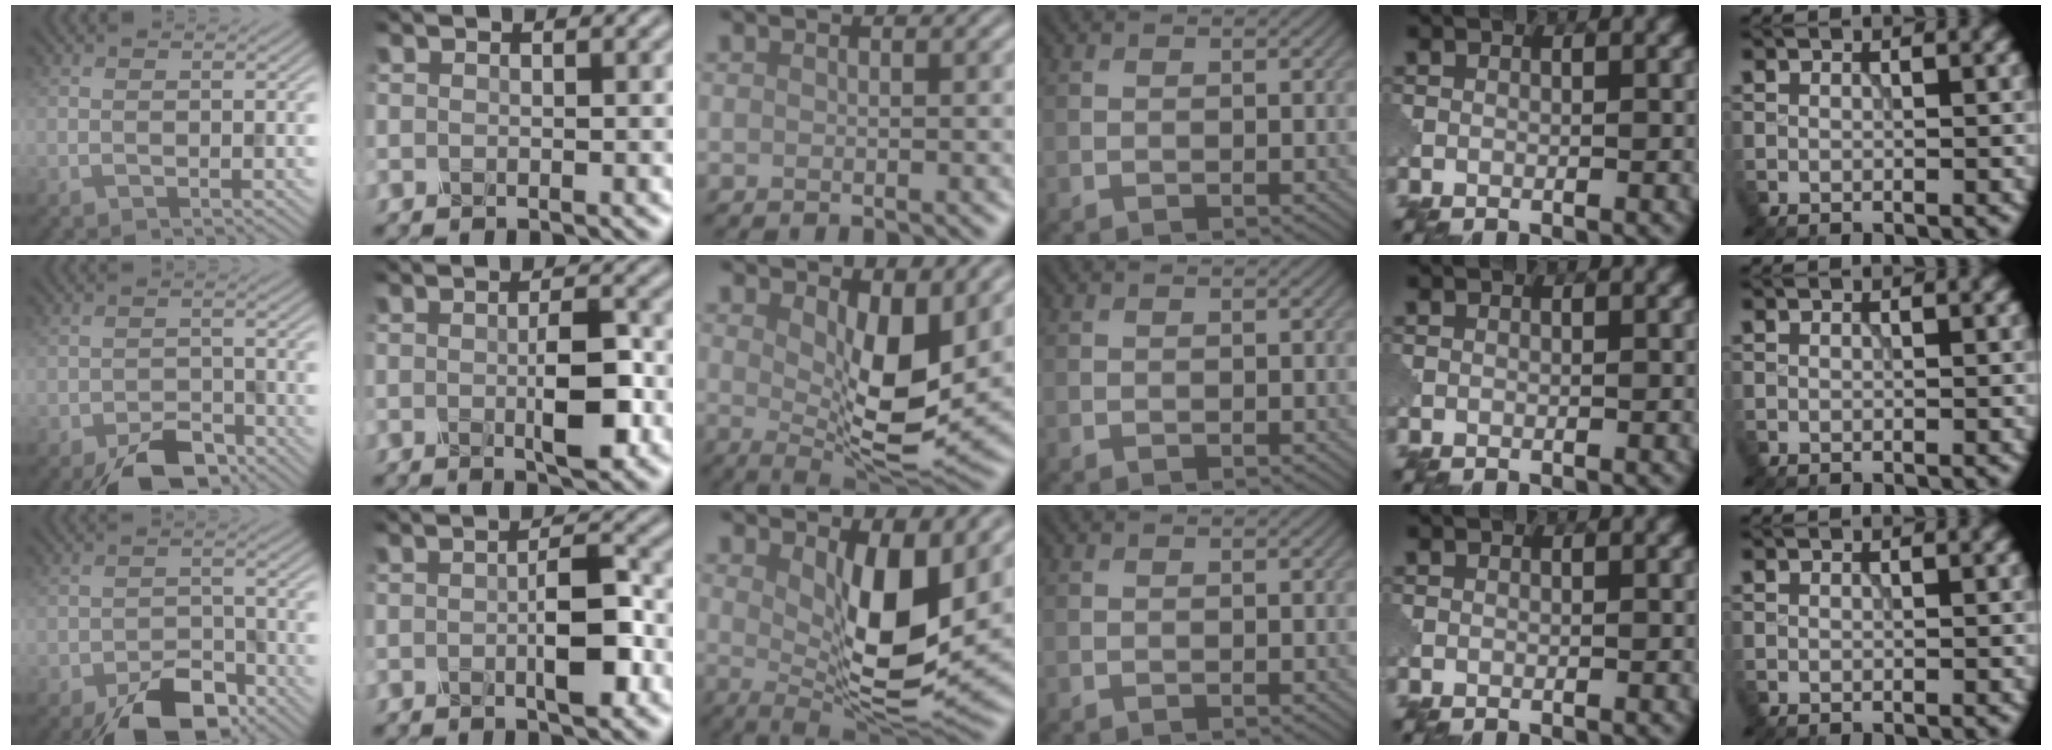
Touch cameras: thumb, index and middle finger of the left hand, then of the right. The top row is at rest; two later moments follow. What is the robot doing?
{"motion": "press", "object": "mechanical pencil"}